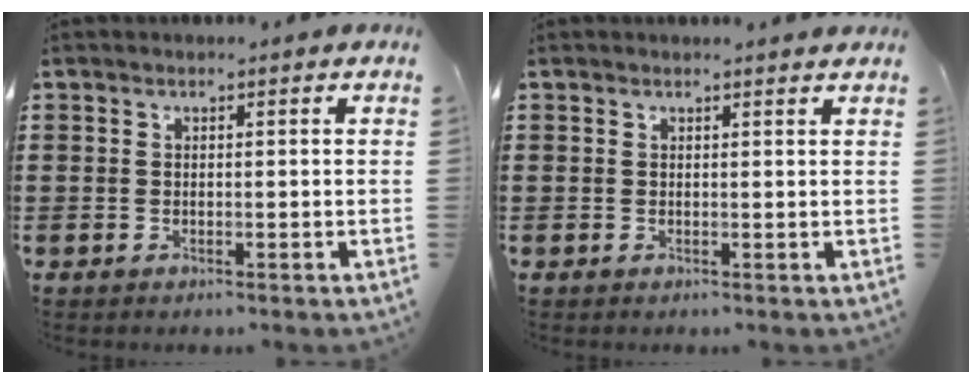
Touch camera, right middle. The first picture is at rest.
{"total": 0.7, "force": [0.7, 0.0, 0.1], "torque": [0.005, -0.007, 0.012]}